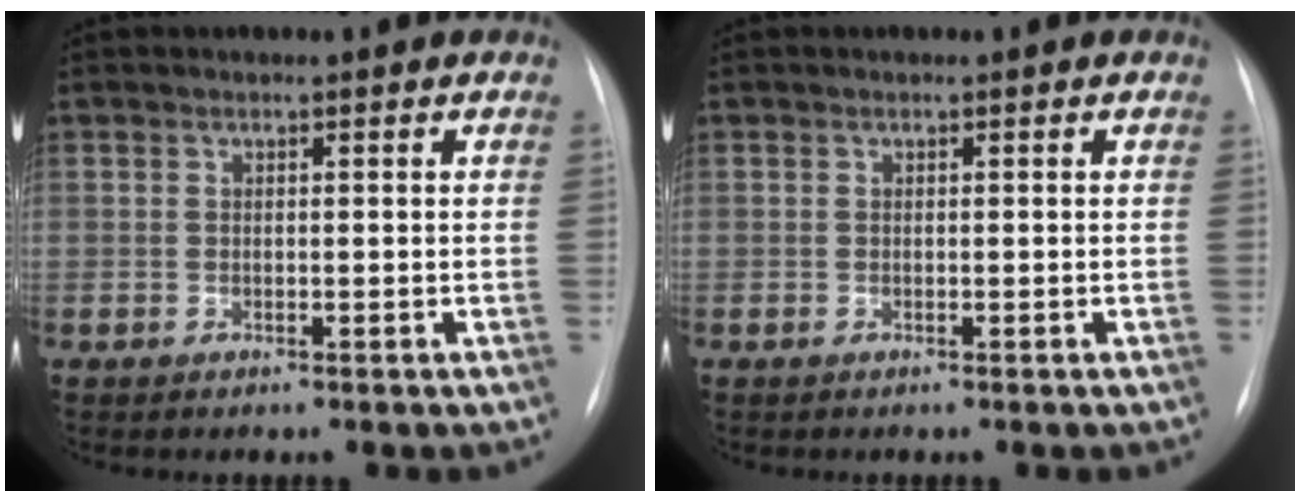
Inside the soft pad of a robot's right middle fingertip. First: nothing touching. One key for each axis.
{"total": 0.0}